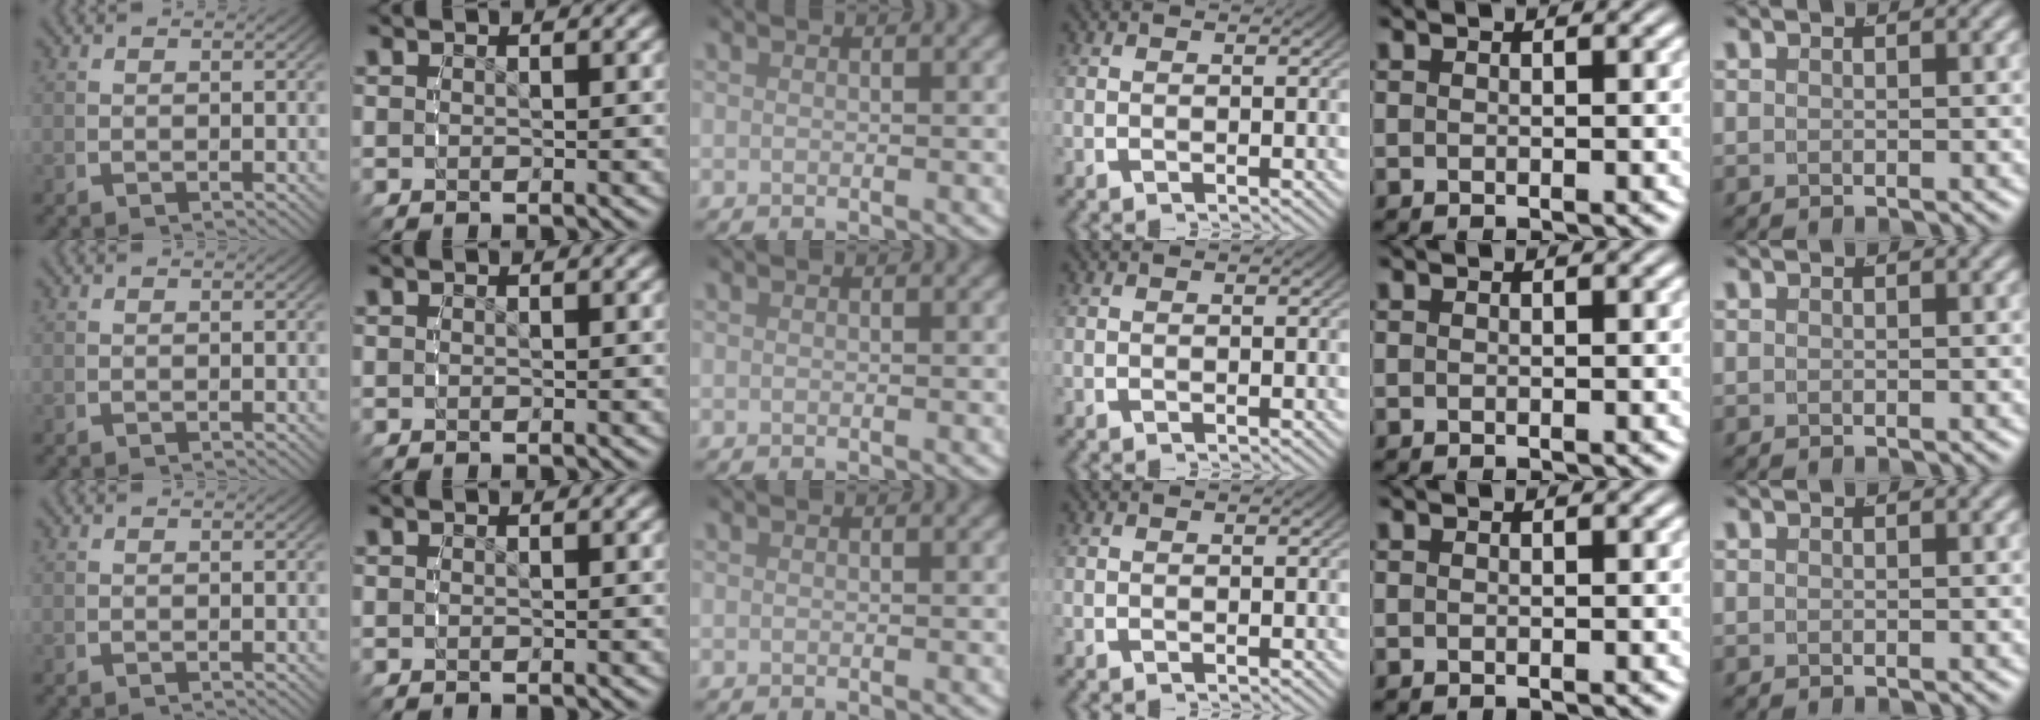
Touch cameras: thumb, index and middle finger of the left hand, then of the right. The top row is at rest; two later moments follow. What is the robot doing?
{"motion": "reach", "object": "markers"}